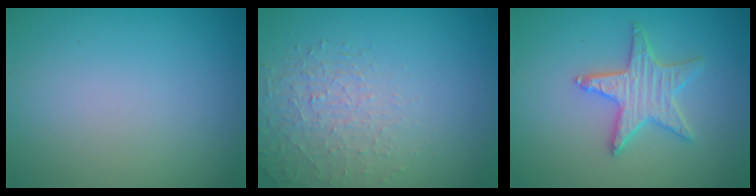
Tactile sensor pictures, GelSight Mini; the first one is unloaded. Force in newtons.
{"total": 1.6, "press": 1.0, "slide": 1.2}
{"total": 3.5, "press": 3.4, "slide": 0.9}